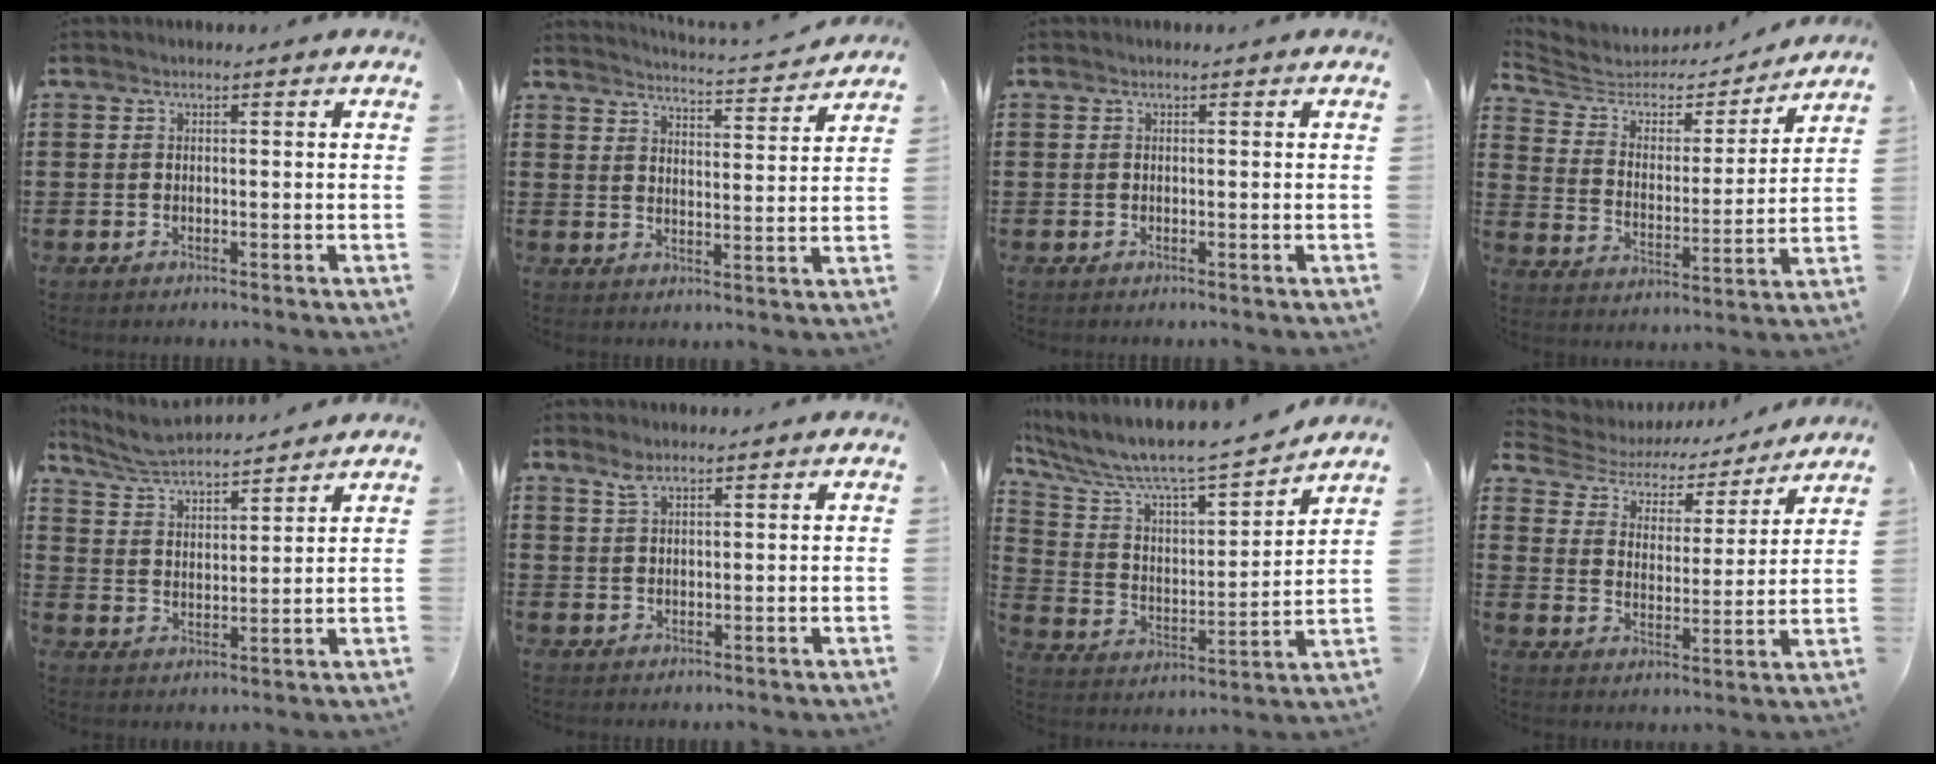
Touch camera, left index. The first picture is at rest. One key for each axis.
{"total": 3.4, "fx": 3.3, "fy": -0.6, "fz": 0.5, "tx": -0.026, "ty": -0.029, "tz": 0.052}
{"total": 0.0}
{"total": 4.4, "fx": 3.8, "fy": 2.0, "fz": 0.6, "tx": -0.042, "ty": -0.030, "tz": 0.058}
{"total": 5.4, "fx": 5.2, "fy": 0.4, "fz": 1.5, "tx": -0.049, "ty": -0.024, "tz": 0.091}
{"total": 2.3, "fx": 1.7, "fy": 0.8, "fz": 1.3, "tx": -0.031, "ty": 0.003, "tz": 0.033}
{"total": 7.1, "fx": 6.5, "fy": 0.8, "fz": 2.8, "tx": -0.089, "ty": -0.058, "tz": 0.103}
{"total": 4.6, "fx": 4.2, "fy": 1.6, "fz": 1.0, "tx": -0.048, "ty": -0.027, "tz": 0.065}